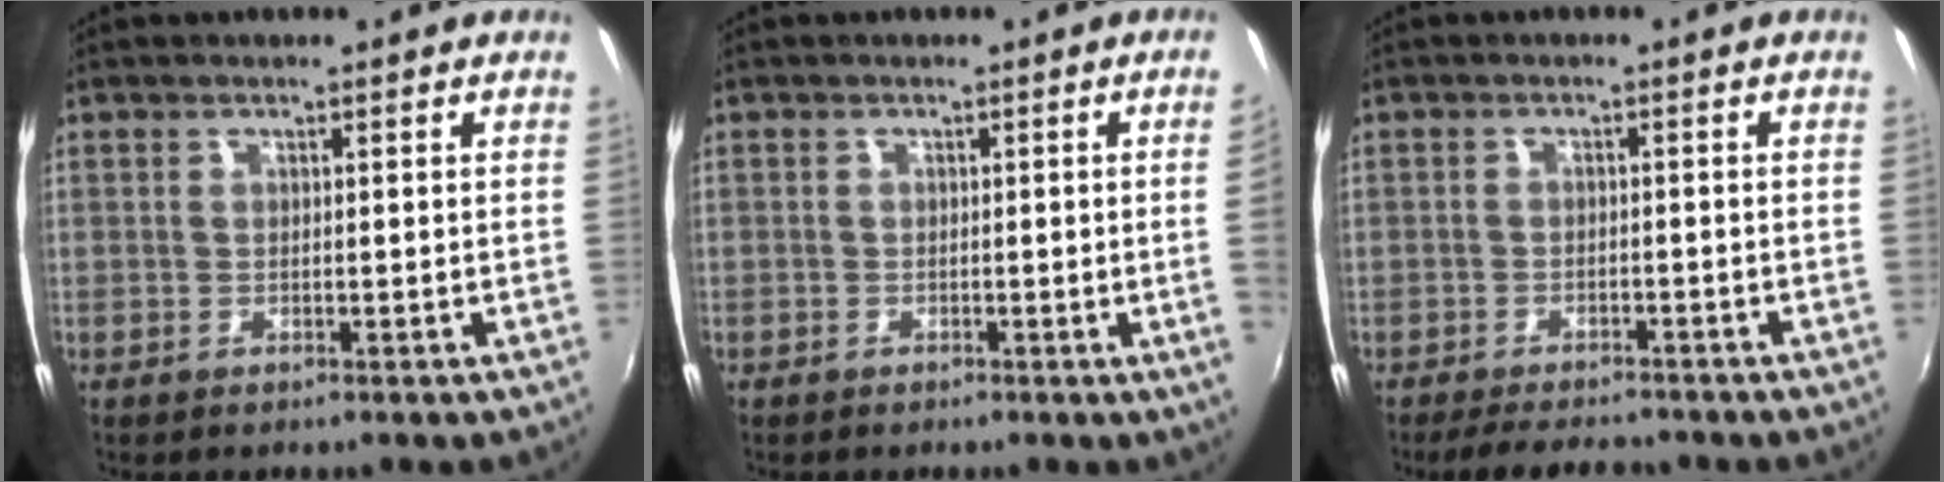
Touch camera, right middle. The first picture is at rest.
{"total": 2.0, "force": [-0.3, -1.1, 1.6], "torque": [-0.025, -0.012, -0.001]}
{"total": 7.2, "force": [-6.3, 2.2, 2.8], "torque": [-0.072, -0.006, -0.095]}